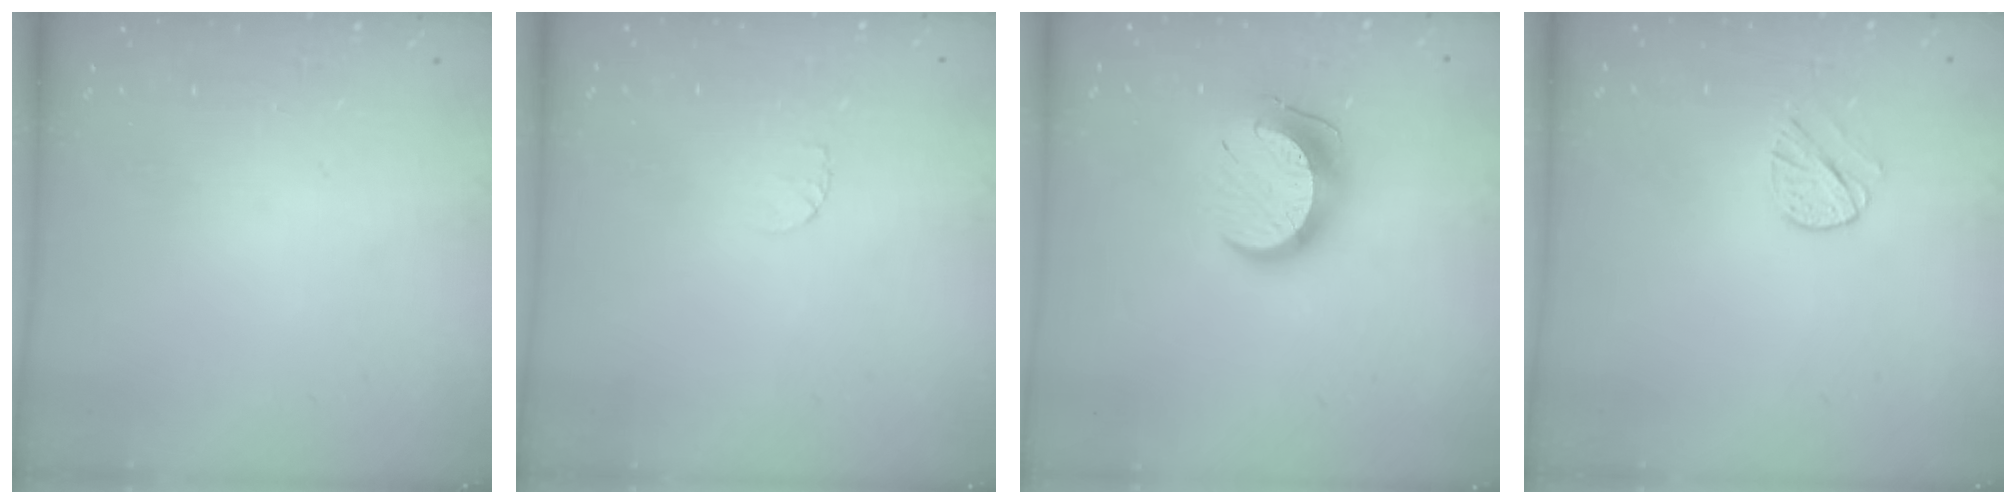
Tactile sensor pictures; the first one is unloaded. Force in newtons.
{"total": 4.0, "press": 4.0, "slide": 0.3}
{"total": 12.5, "press": 12.5, "slide": 0.9}
{"total": 6.9, "press": 6.8, "slide": 0.7}